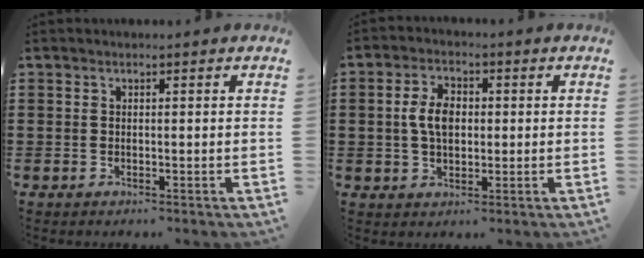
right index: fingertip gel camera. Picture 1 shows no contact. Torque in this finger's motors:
{"motor_torque": [0.83, 0.30, 0.33, 0.07]}